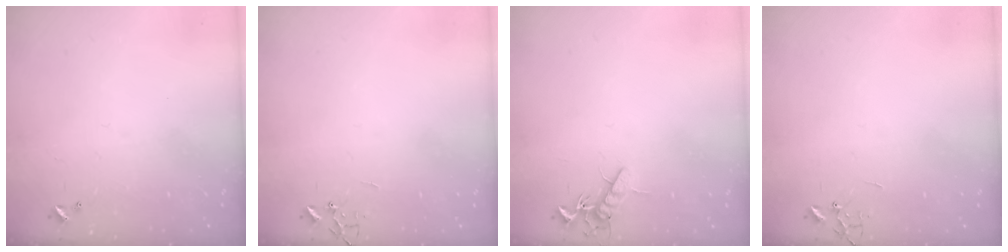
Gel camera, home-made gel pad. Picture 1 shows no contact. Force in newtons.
{"total": 0.0}
{"total": 8.3, "press": 8.2, "slide": 1.0}
{"total": 0.0}